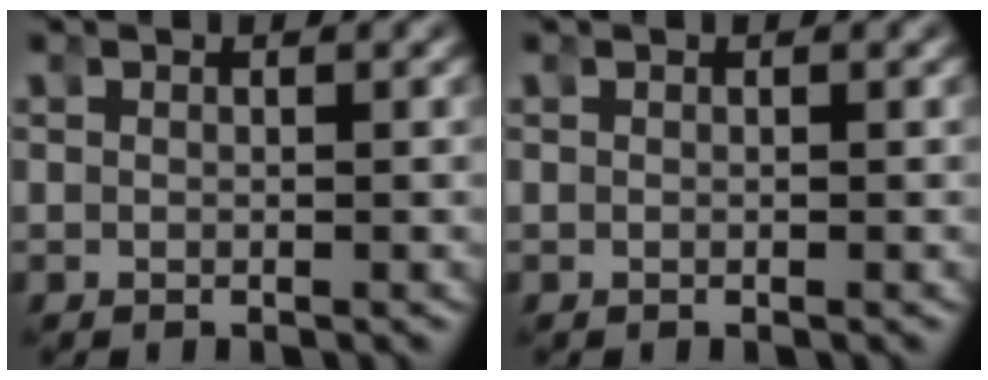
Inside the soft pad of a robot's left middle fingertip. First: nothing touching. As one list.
[{"total": 0.0}]